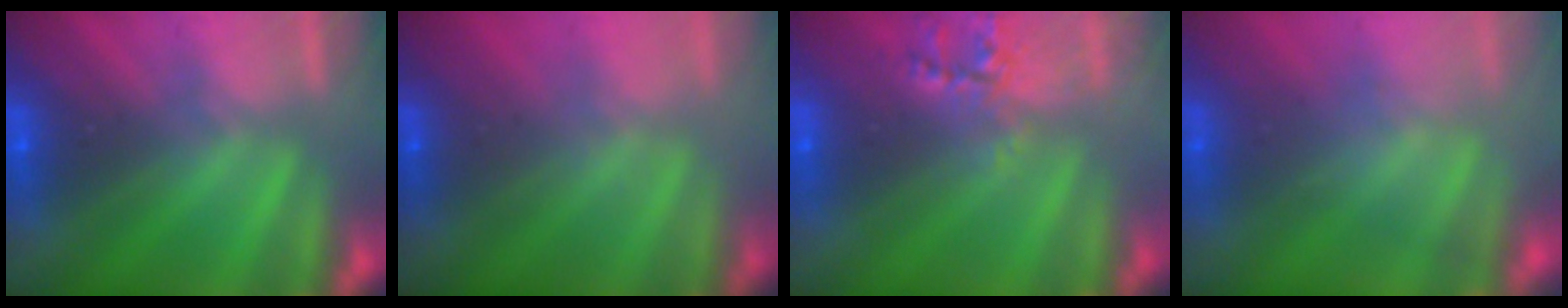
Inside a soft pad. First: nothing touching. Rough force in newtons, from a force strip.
{"total": 1.5}
{"total": 2.3}
{"total": 3.4}